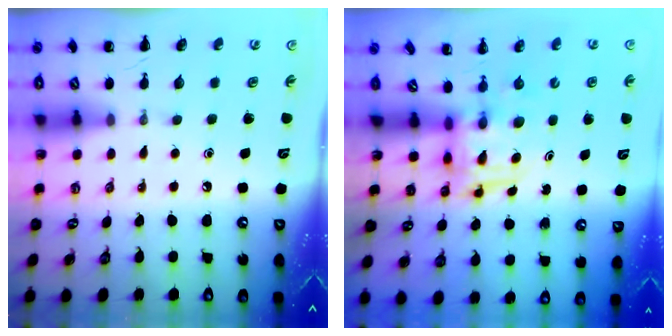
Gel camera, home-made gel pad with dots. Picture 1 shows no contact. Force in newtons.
{"total": 3.6, "press": 3.5, "slide": 0.6}